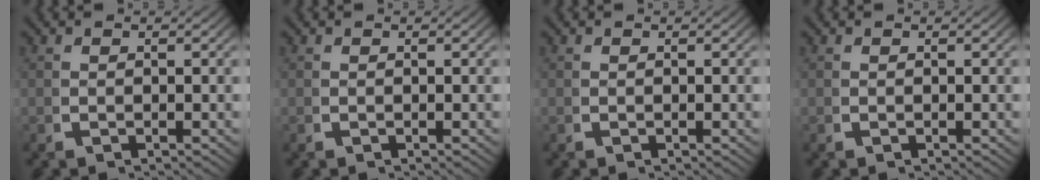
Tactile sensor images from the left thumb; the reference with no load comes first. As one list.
[{"total": 0.0}, {"total": 0.0}, {"total": 0.0}]